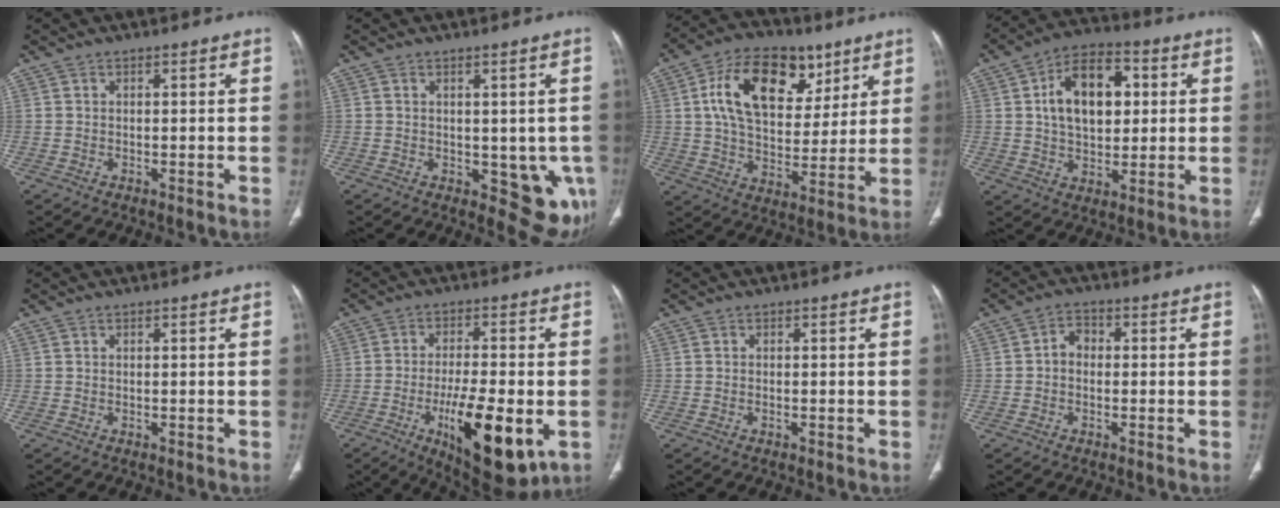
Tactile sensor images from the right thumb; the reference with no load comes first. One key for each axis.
{"total": 8.3, "fx": -1.6, "fy": 4.6, "fz": 6.7, "tx": -0.031, "ty": -0.010, "tz": -0.008}
{"total": 19.5, "fx": 7.6, "fy": 12.2, "fz": 13.2, "tx": -0.192, "ty": -0.013, "tz": 0.128}
{"total": 14.5, "fx": 2.9, "fy": 9.1, "fz": 10.9, "tx": -0.151, "ty": 0.009, "tz": 0.043}
{"total": 0.0}
{"total": 16.5, "fx": -5.3, "fy": 6.0, "fz": 14.5, "tx": -0.211, "ty": -0.002, "tz": -0.071}
{"total": 0.0}
{"total": 3.2, "fx": -0.4, "fy": 2.5, "fz": 1.9, "tx": -0.020, "ty": 0.014, "tz": -0.016}